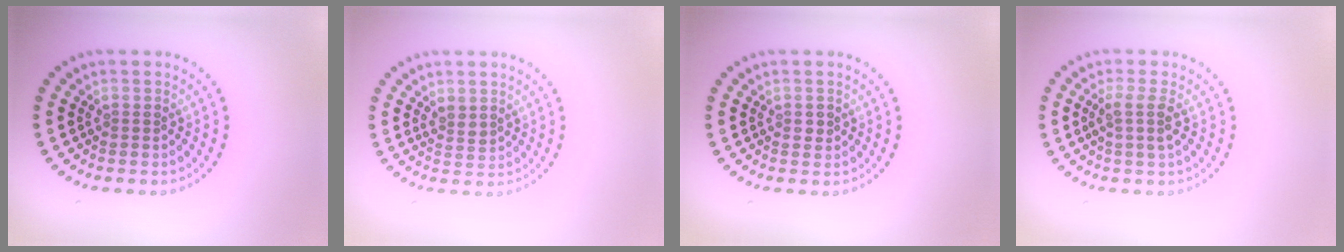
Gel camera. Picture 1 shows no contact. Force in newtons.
{"total": 1.5, "press": 1.4, "slide": 0.6}
{"total": 0.8, "press": 0.8, "slide": 0.1}
{"total": 2.0, "press": 1.6, "slide": 1.2}